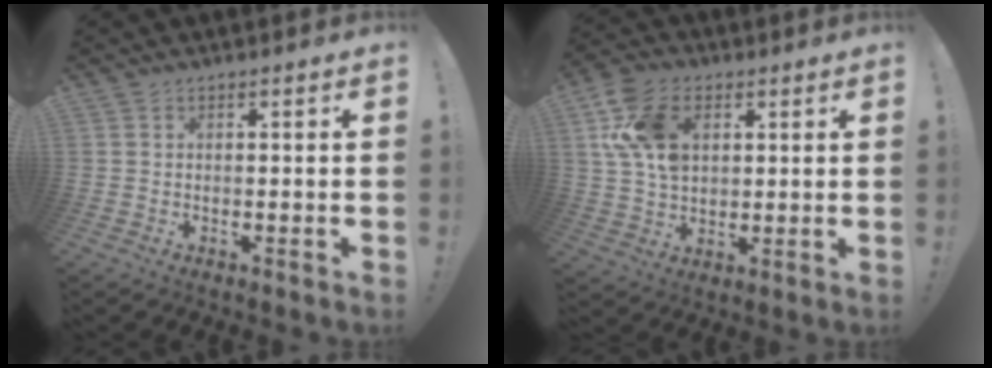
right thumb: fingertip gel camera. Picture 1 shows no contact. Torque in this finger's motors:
{"motor_torque": [0.98, 2.15, 0.58, 0.44, 0.06]}